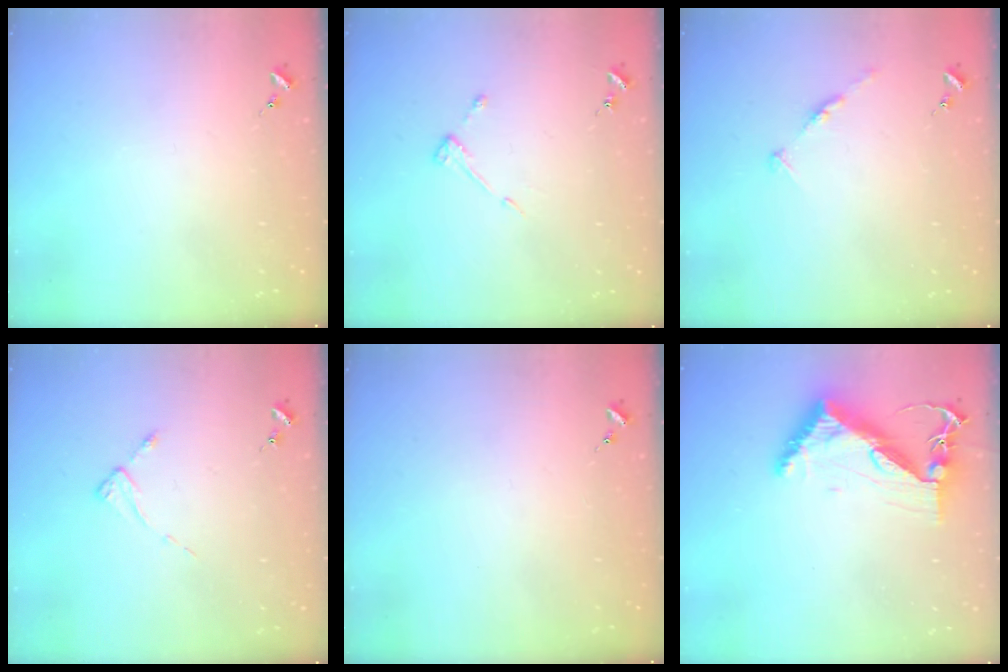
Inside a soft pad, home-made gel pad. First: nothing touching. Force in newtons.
{"total": 4.0, "press": 4.0, "slide": 0.5}
{"total": 4.9, "press": 4.9, "slide": 0.5}
{"total": 2.3, "press": 2.3, "slide": 0.4}
{"total": 0.0}
{"total": 9.1, "press": 9.1, "slide": 1.1}